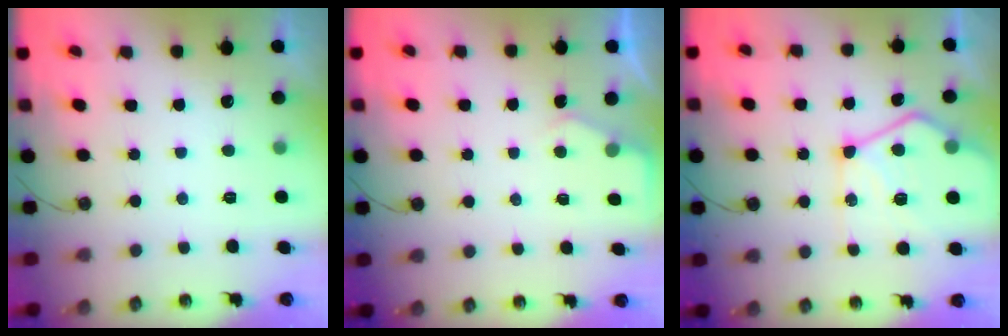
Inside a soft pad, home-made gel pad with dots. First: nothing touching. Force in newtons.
{"total": 3.7, "press": 3.7, "slide": 0.6}
{"total": 16.2, "press": 16.1, "slide": 1.7}